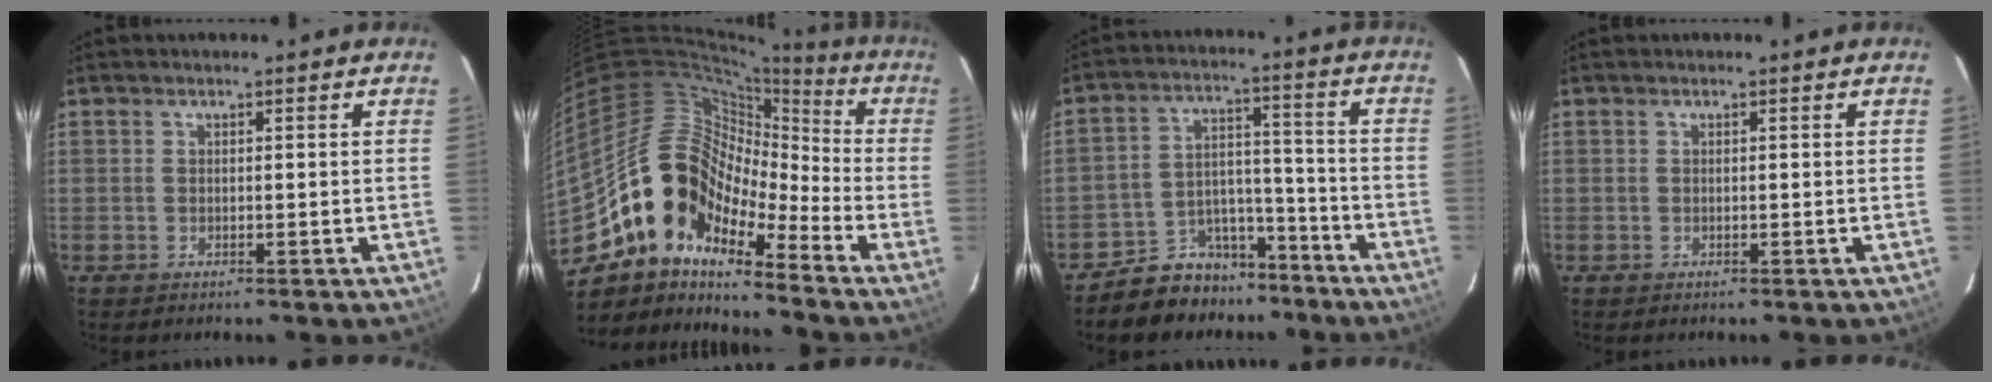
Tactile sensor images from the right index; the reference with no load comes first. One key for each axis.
{"total": 15.3, "fx": -9.4, "fy": 8.2, "fz": 8.9, "tx": -0.153, "ty": 0.010, "tz": -0.197}
{"total": 10.3, "fx": -8.5, "fy": 5.6, "fz": 1.5, "tx": -0.033, "ty": 0.050, "tz": -0.125}
{"total": 0.0}